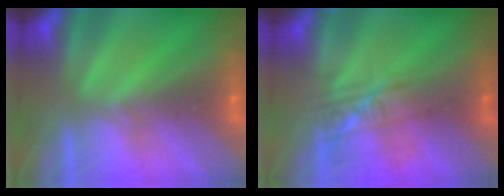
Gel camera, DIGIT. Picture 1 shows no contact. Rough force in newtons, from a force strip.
{"total": 2.3}